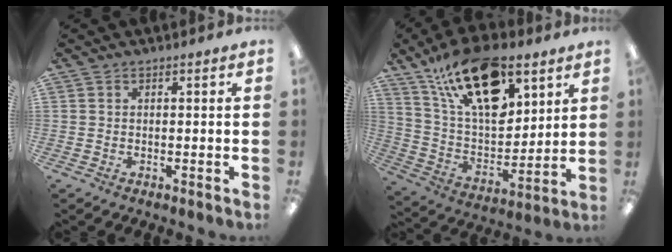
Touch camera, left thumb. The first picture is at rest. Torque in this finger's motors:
{"motor_torque": [0.60, 0.63, 1.36, -1.41, 0.28]}